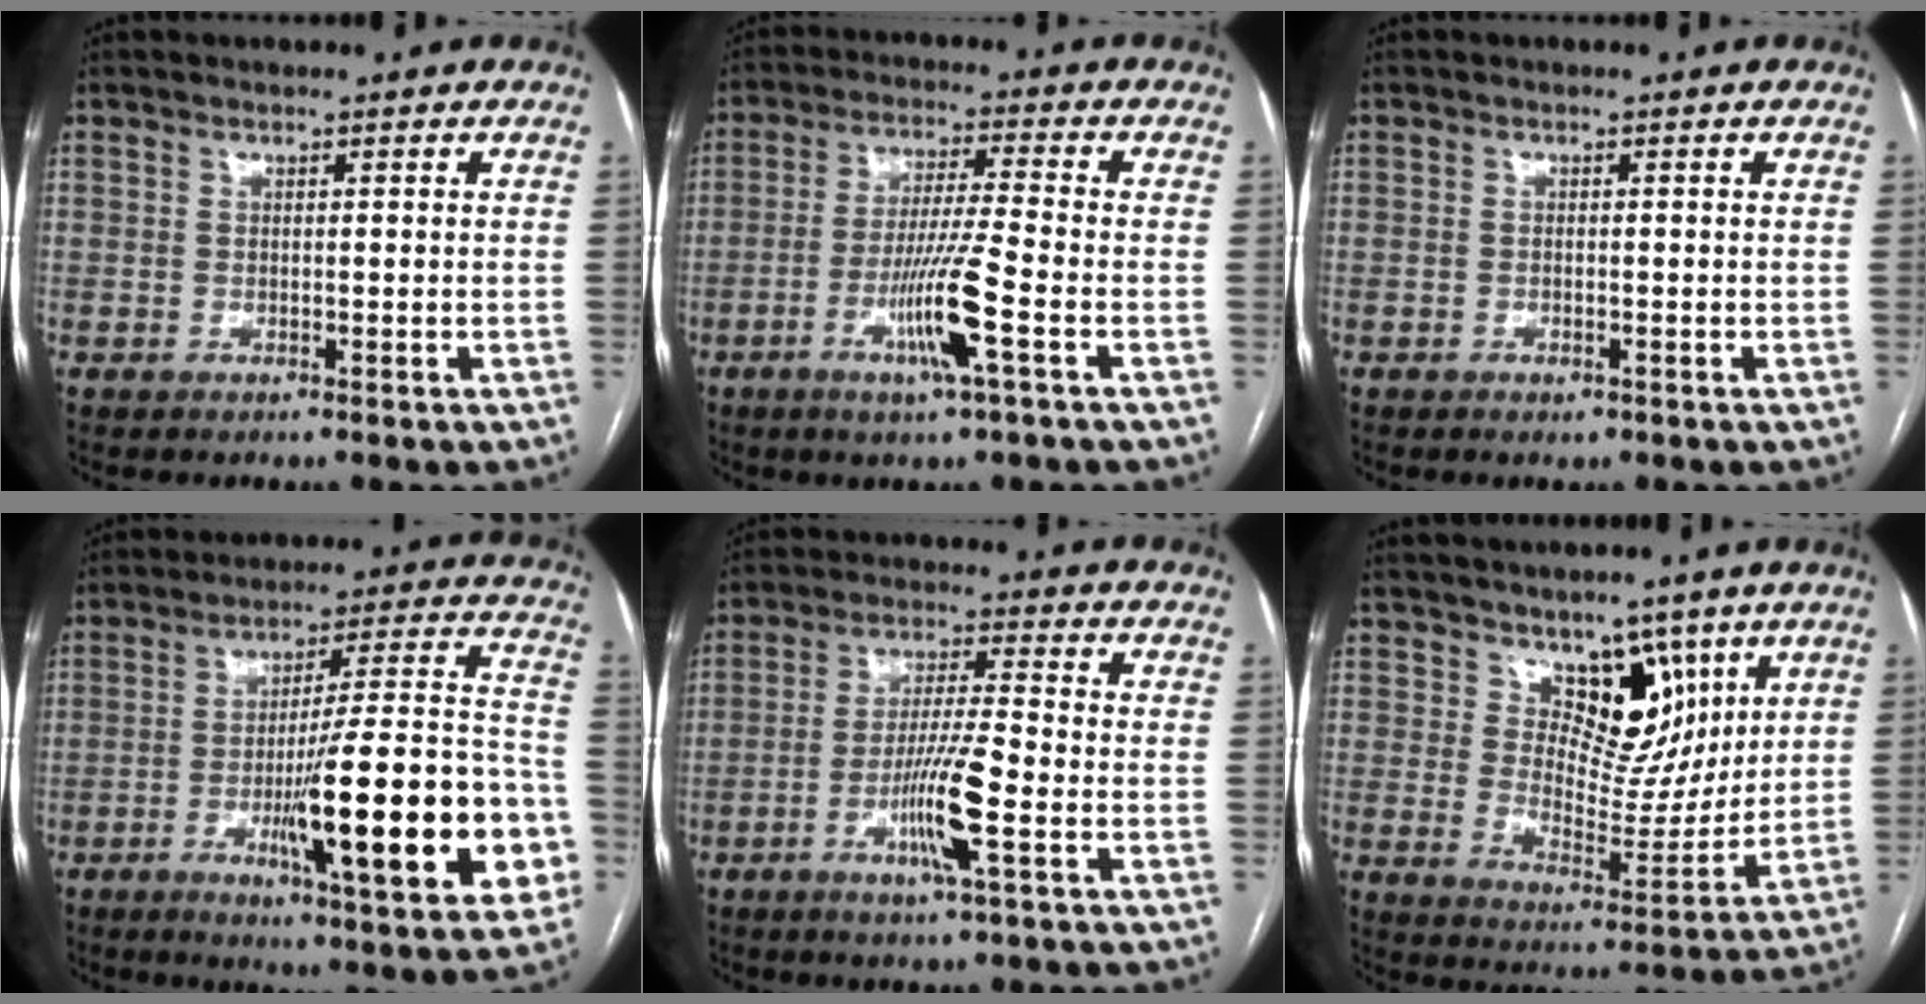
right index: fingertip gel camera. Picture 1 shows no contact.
{"total": 9.2, "force": [-3.5, -0.7, 8.5], "torque": [-0.162, -0.011, -0.068]}
{"total": 0.9, "force": [-0.6, 0.4, 0.6], "torque": [-0.011, -0.001, -0.004]}
{"total": 22.3, "force": [-6.7, 2.8, 21.1], "torque": [-0.267, 0.006, -0.093]}
{"total": 8.8, "force": [-3.2, -0.1, 8.2], "torque": [-0.155, -0.007, -0.061]}
{"total": 8.9, "force": [5.5, 5.2, 4.7], "torque": [-0.061, -0.006, 0.098]}